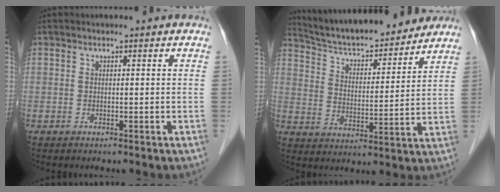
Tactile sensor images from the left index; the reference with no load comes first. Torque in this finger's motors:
{"motor_torque": [0.04, -0.65, 0.31, 0.09]}